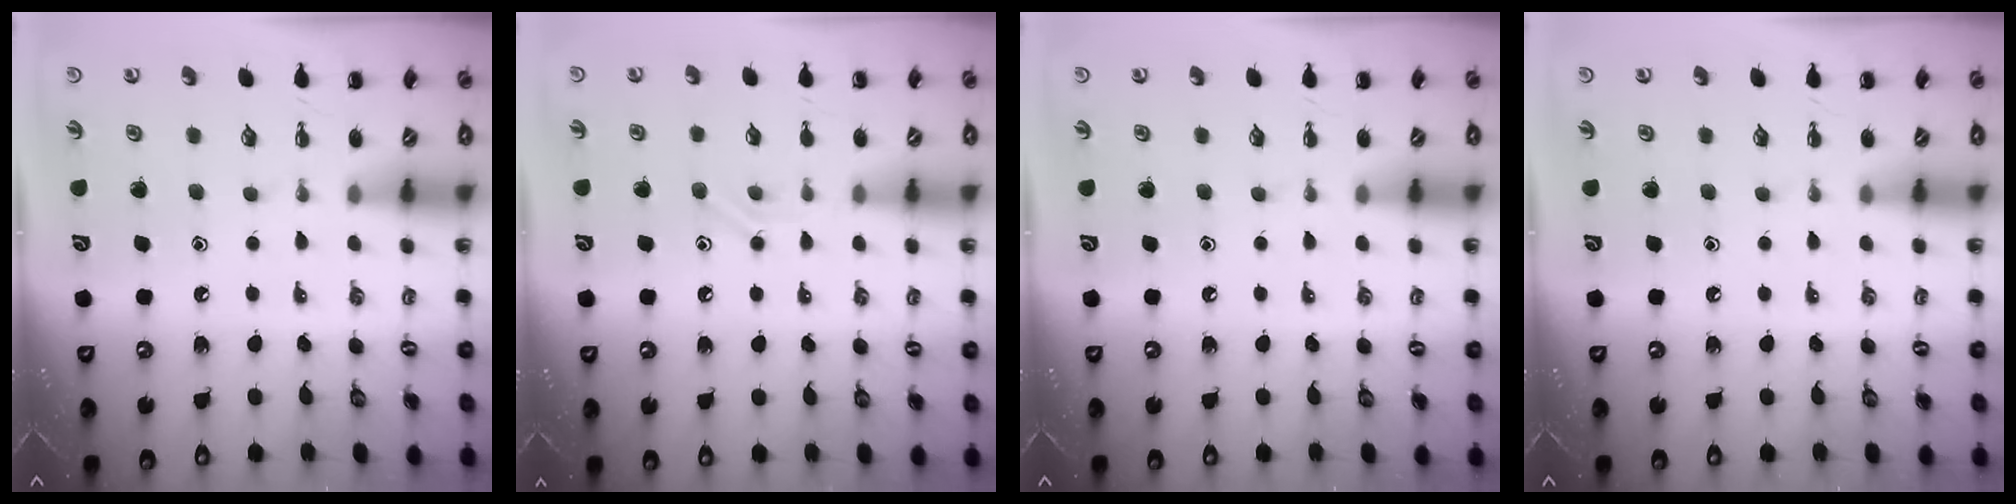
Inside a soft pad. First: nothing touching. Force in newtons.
{"total": 7.5, "press": 7.4, "slide": 1.4}
{"total": 0.0}
{"total": 0.0}